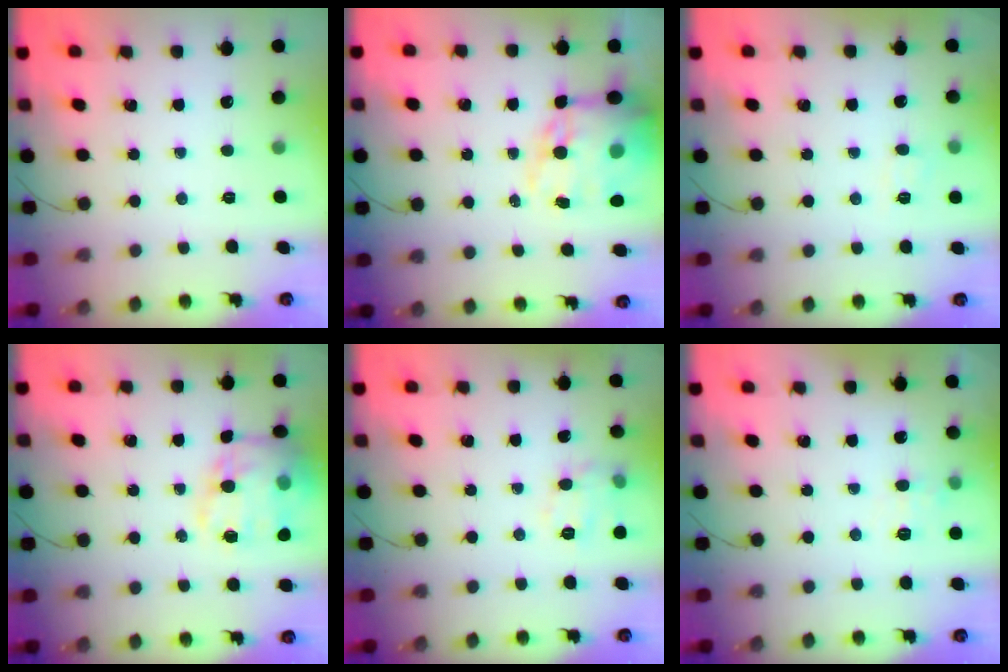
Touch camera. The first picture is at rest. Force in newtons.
{"total": 18.4, "press": 17.9, "slide": 4.3}
{"total": 5.4, "press": 5.2, "slide": 1.3}
{"total": 17.2, "press": 17.0, "slide": 3.0}
{"total": 7.2, "press": 7.1, "slide": 1.1}
{"total": 5.5, "press": 5.2, "slide": 1.9}